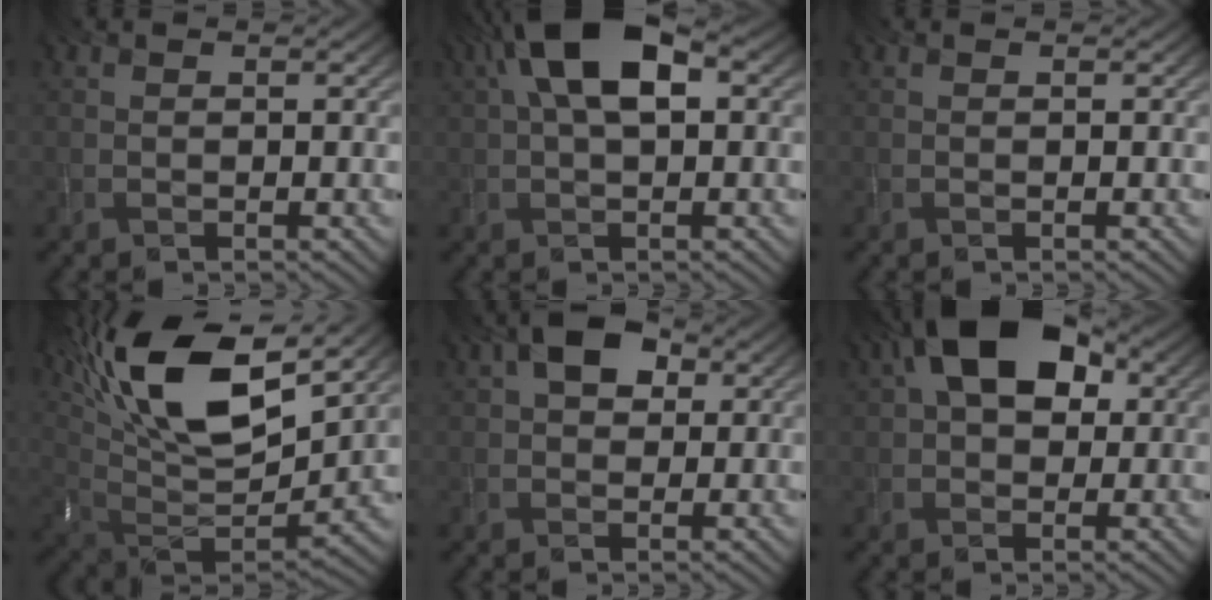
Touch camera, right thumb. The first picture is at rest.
{"total": 10.3, "force": [3.3, 4.8, 8.4], "torque": [-0.170, 0.027, 0.047]}
{"total": 0.0}
{"total": 18.0, "force": [10.1, 6.5, 13.4], "torque": [-0.293, 0.032, 0.170]}
{"total": 4.9, "force": [1.7, 3.4, 3.2], "torque": [-0.058, 0.019, 0.007]}
{"total": 10.1, "force": [3.2, 6.2, 7.3], "torque": [-0.133, 0.027, 0.039]}